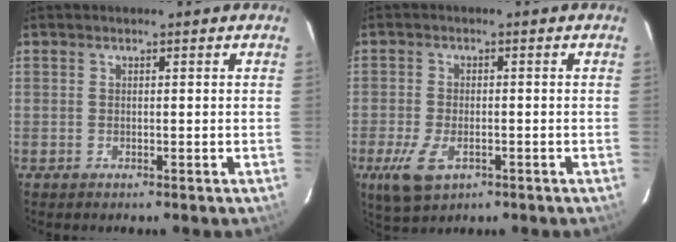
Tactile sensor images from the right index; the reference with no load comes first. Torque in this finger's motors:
{"motor_torque": [0.50, -0.30, 0.39, 0.08]}